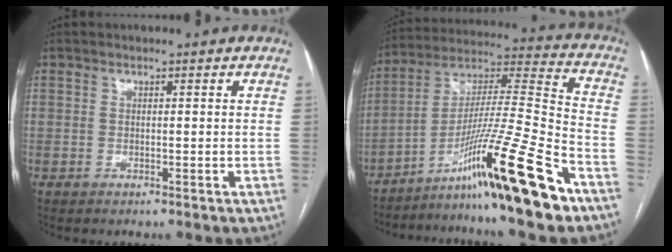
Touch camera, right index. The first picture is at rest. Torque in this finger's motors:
{"motor_torque": [1.90, -0.26, 0.42, 0.09]}